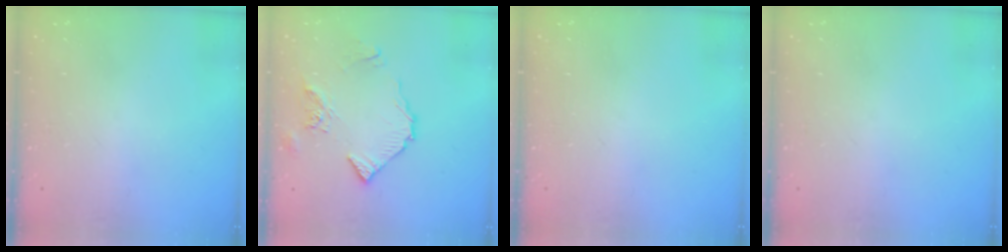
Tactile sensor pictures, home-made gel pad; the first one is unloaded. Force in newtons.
{"total": 10.1, "press": 10.0, "slide": 1.1}
{"total": 0.0}
{"total": 0.0}